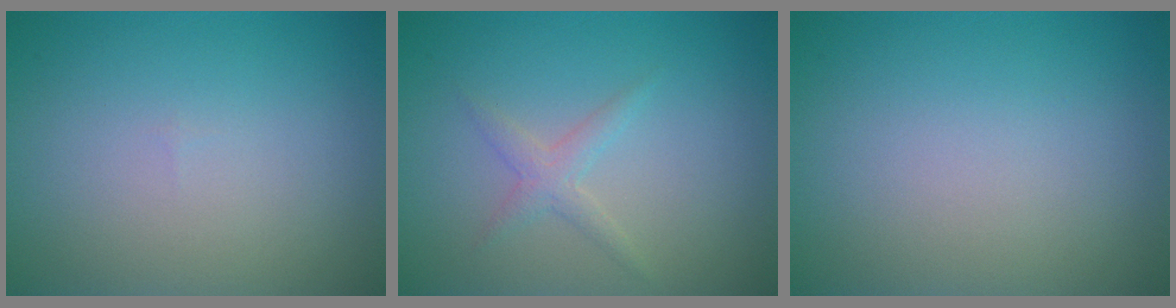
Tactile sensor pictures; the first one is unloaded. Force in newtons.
{"total": 1.5, "press": 1.5, "slide": 0.1}
{"total": 0.0}